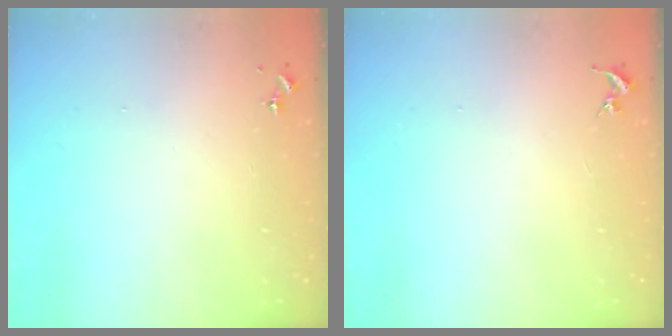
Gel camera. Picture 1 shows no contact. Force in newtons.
{"total": 0.0}